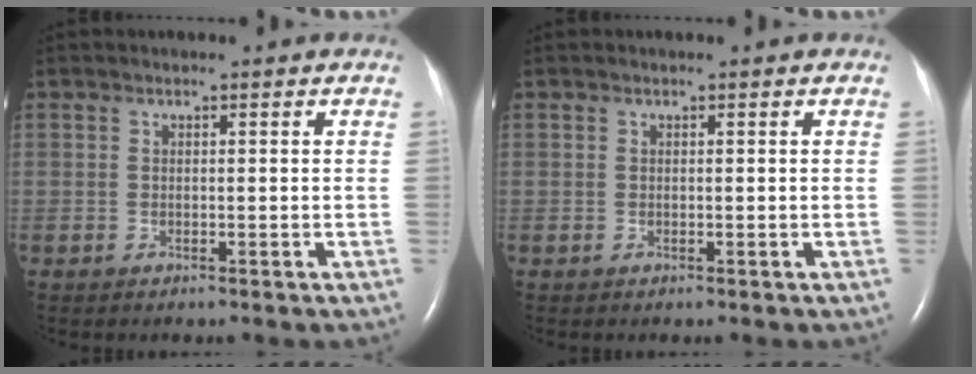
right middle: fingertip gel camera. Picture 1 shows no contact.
{"total": 0.0}